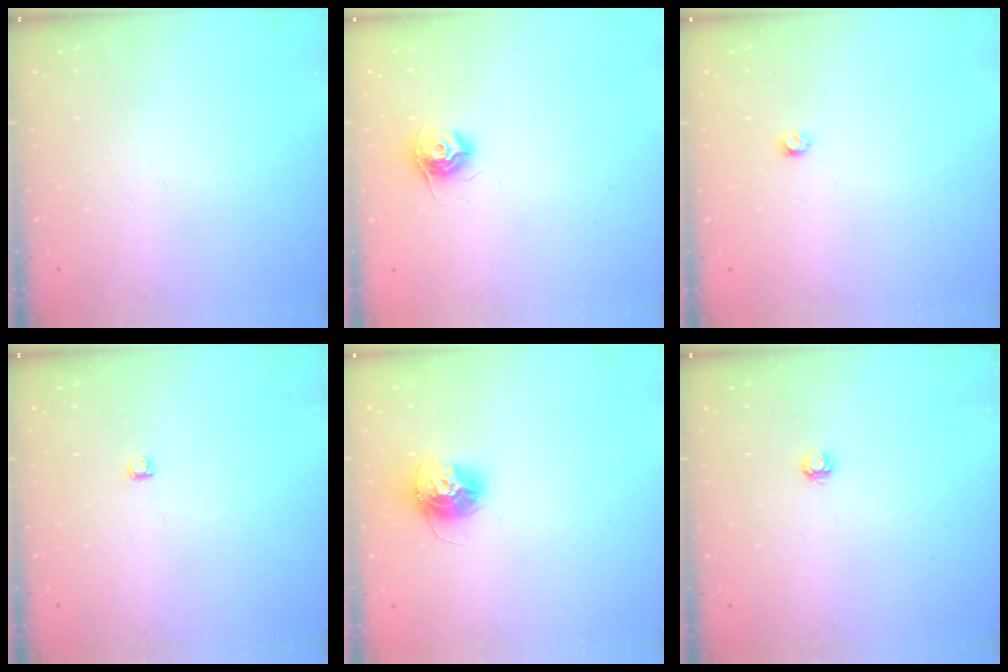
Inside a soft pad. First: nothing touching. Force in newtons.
{"total": 9.5, "press": 9.5, "slide": 0.3}
{"total": 2.9, "press": 2.8, "slide": 0.5}
{"total": 2.8, "press": 2.8, "slide": 0.4}
{"total": 12.4, "press": 12.4, "slide": 1.0}
{"total": 3.2, "press": 3.2, "slide": 0.3}